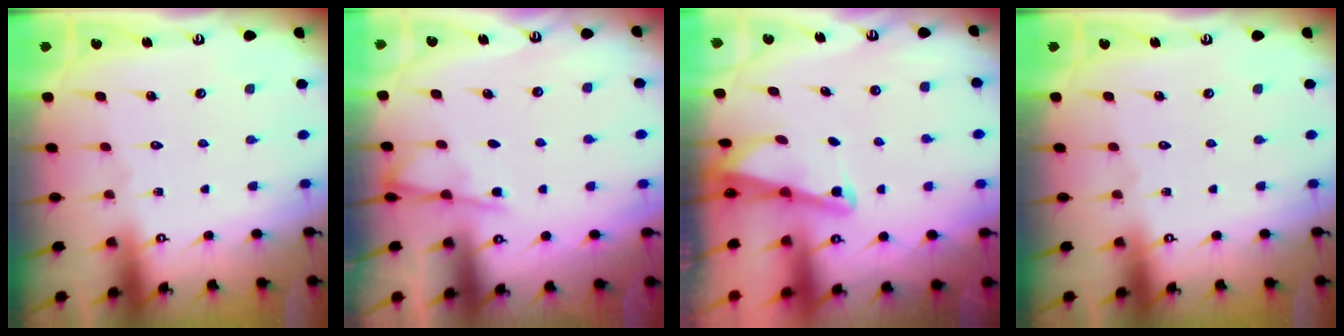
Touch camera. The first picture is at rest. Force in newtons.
{"total": 3.6, "press": 3.5, "slide": 0.6}
{"total": 2.2, "press": 2.2, "slide": 0.3}
{"total": 0.0}